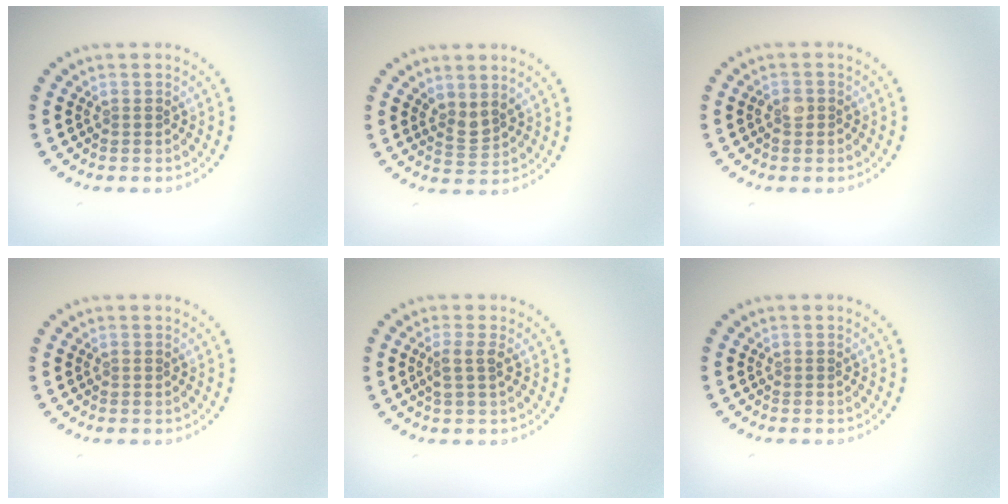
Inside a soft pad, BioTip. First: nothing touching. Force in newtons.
{"total": 1.9, "press": 1.4, "slide": 1.3}
{"total": 1.4, "press": 1.3, "slide": 0.5}
{"total": 0.0}
{"total": 1.5, "press": 1.2, "slide": 0.8}
{"total": 0.0}